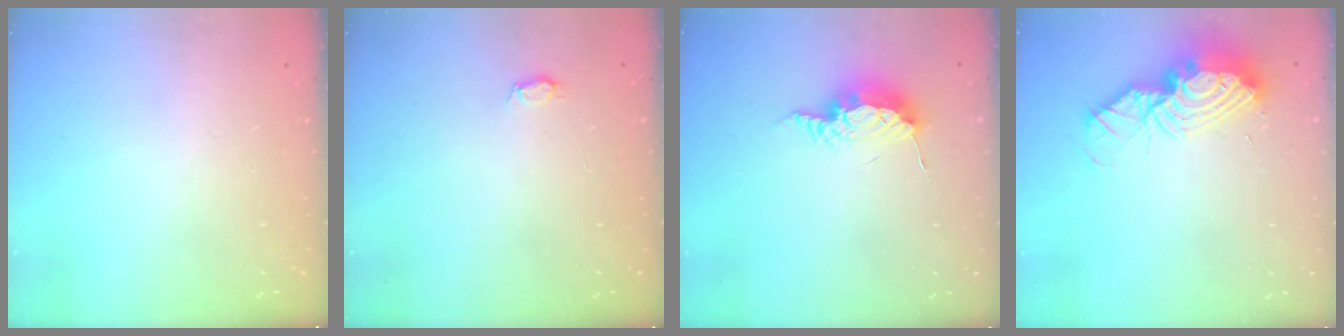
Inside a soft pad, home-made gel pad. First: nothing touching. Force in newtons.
{"total": 3.7, "press": 3.6, "slide": 0.5}
{"total": 8.7, "press": 8.6, "slide": 0.9}
{"total": 14.6, "press": 14.6, "slide": 1.3}